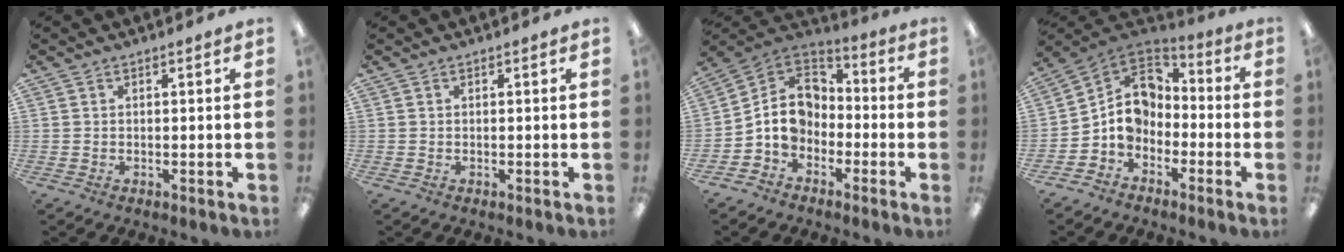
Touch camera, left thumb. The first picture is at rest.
{"total": 0.0}
{"total": 10.9, "force": [-1.6, 8.8, 6.2], "torque": [-0.143, 0.011, -0.030]}
{"total": 9.9, "force": [-0.9, 8.1, 5.6], "torque": [-0.110, 0.007, -0.015]}